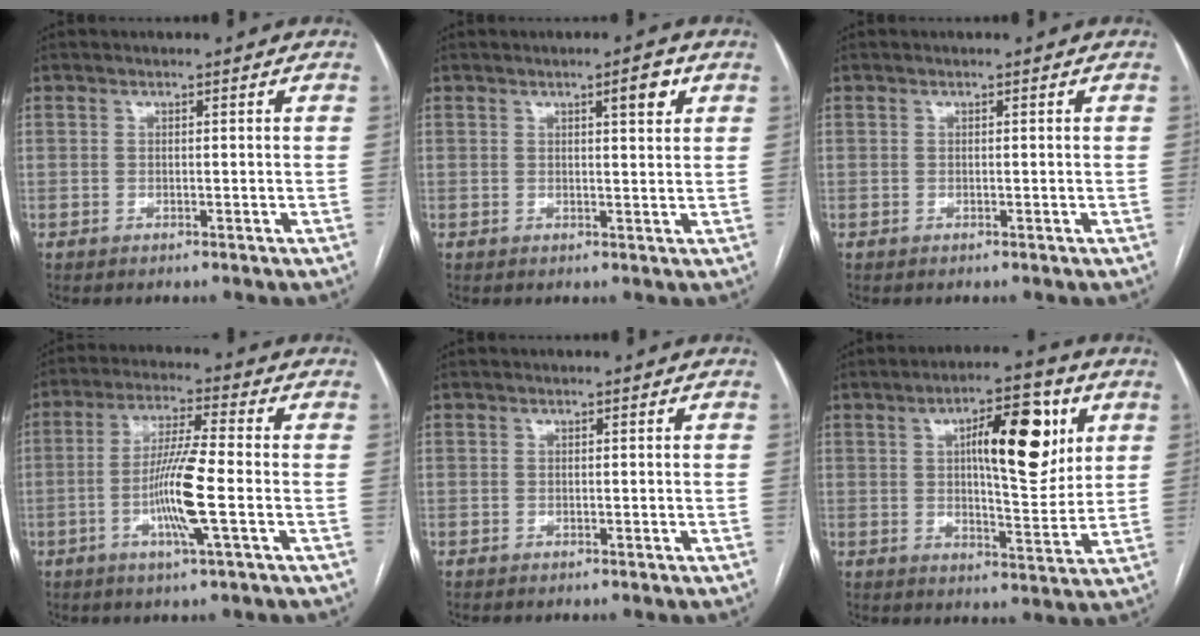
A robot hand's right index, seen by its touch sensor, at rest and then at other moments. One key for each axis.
{"total": 3.2, "fx": 1.6, "fy": 0.5, "fz": 2.7, "tx": -0.039, "ty": -0.001, "tz": 0.023}
{"total": 0.0}
{"total": 9.7, "fx": -2.3, "fy": -0.3, "fz": 9.5, "tx": -0.188, "ty": -0.007, "tz": -0.046}
{"total": 0.0}
{"total": 13.4, "fx": 4.5, "fy": 3.7, "fz": 12.1, "tx": -0.181, "ty": 0.015, "tz": 0.069}